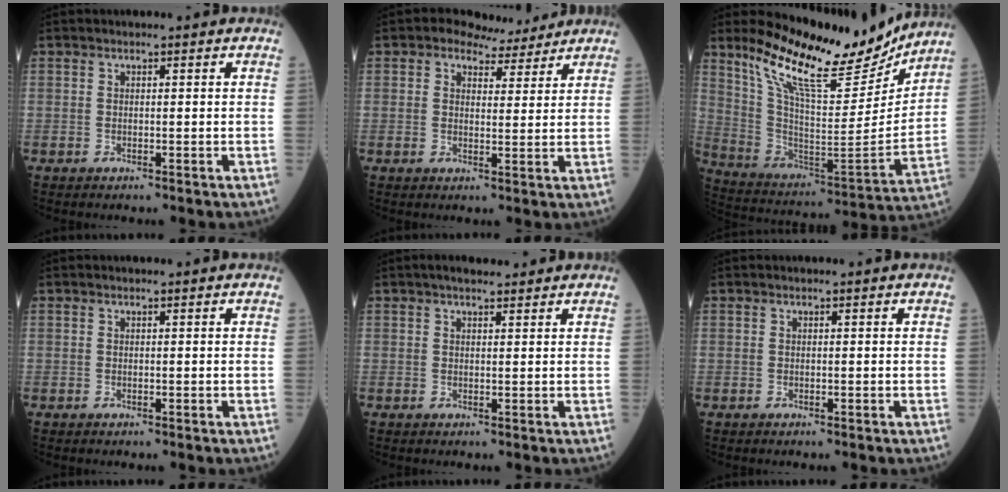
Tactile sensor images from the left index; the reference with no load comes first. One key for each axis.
{"total": 5.0, "fx": 4.1, "fy": 2.5, "fz": 1.3, "tx": -0.019, "ty": 0.010, "tz": 0.058}
{"total": 20.1, "fx": 16.9, "fy": 4.0, "fz": 10.1, "tx": -0.177, "ty": -0.034, "tz": 0.282}
{"total": 0.0}
{"total": 3.5, "fx": 2.9, "fy": 0.9, "fz": 1.8, "tx": -0.027, "ty": 0.018, "tz": 0.043}
{"total": 0.0}